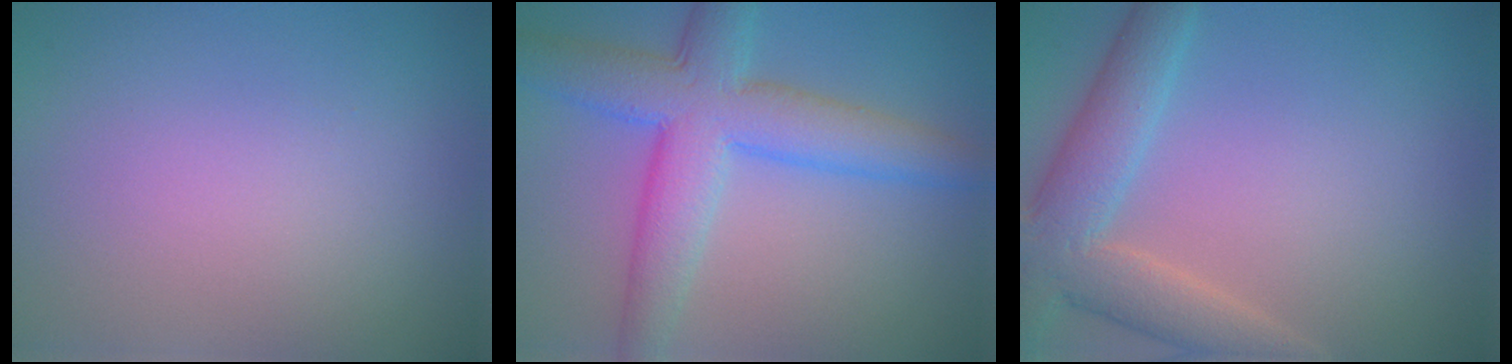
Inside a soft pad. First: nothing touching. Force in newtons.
{"total": 7.7, "press": 7.7, "slide": 0.2}
{"total": 6.6, "press": 6.5, "slide": 0.5}